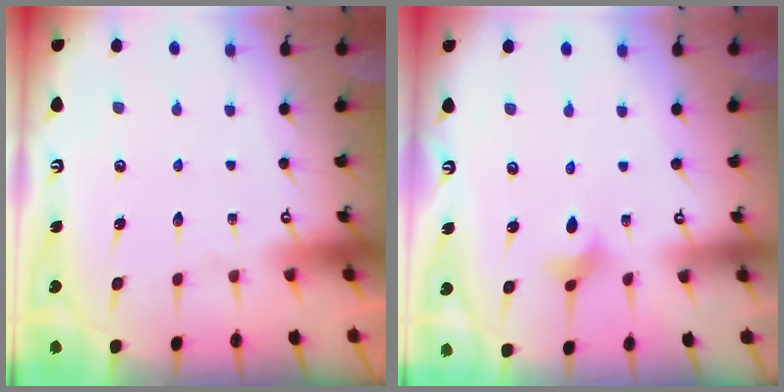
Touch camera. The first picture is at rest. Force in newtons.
{"total": 2.6, "press": 2.5, "slide": 0.7}